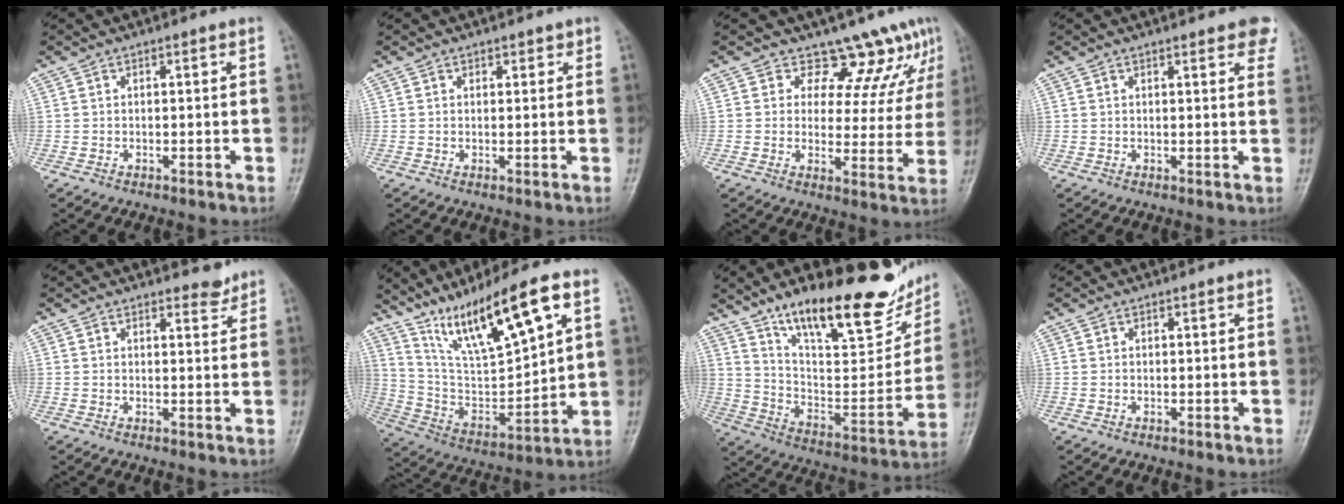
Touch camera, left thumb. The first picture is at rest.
{"total": 1.4, "force": [0.9, 1.0, 0.5], "torque": [0.011, -0.004, 0.009]}
{"total": 10.1, "force": [8.2, 5.1, 3.0], "torque": [0.001, -0.053, 0.090]}
{"total": 5.5, "force": [3.7, 1.7, 3.8], "torque": [-0.022, -0.006, 0.036]}
{"total": 2.4, "force": [2.1, 0.9, 0.5], "torque": [0.009, -0.016, 0.026]}
{"total": 20.0, "force": [11.3, 4.8, 15.8], "torque": [-0.256, -0.033, 0.218]}
{"total": 25.9, "force": [17.8, 8.4, 16.7], "torque": [-0.205, -0.074, 0.288]}
{"total": 0.0}